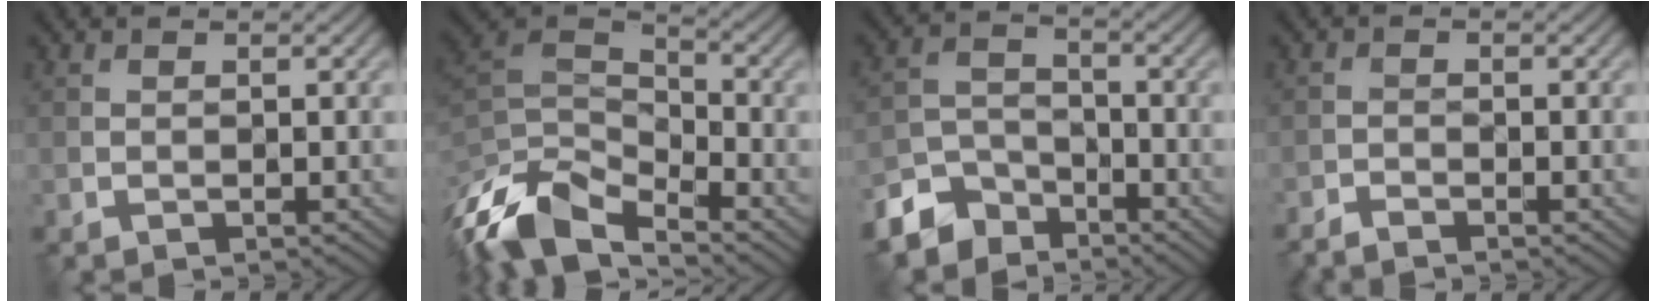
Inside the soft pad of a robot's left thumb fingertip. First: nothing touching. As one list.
[{"total": 11.7, "force": [-7.9, 5.1, 7.1], "torque": [-0.164, -0.018, -0.155]}, {"total": 6.6, "force": [-5.1, 3.7, 1.8], "torque": [-0.039, -0.006, -0.117]}, {"total": 2.0, "force": [-1.9, 0.1, 0.6], "torque": [-0.017, -0.002, -0.040]}]